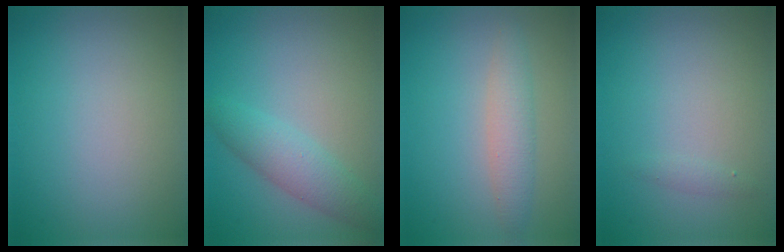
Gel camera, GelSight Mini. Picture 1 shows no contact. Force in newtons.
{"total": 3.3, "press": 3.3, "slide": 0.1}
{"total": 2.4, "press": 2.4, "slide": 0.1}
{"total": 0.6, "press": 0.6, "slide": 0.0}